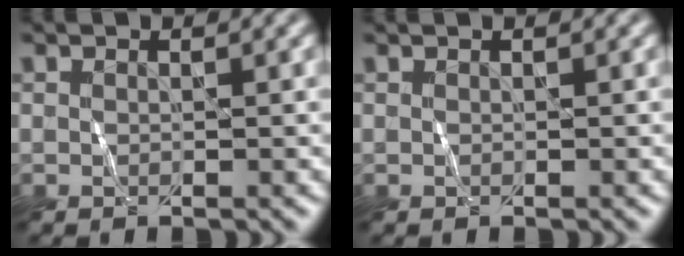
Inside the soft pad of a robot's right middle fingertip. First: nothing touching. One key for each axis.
{"total": 0.0}